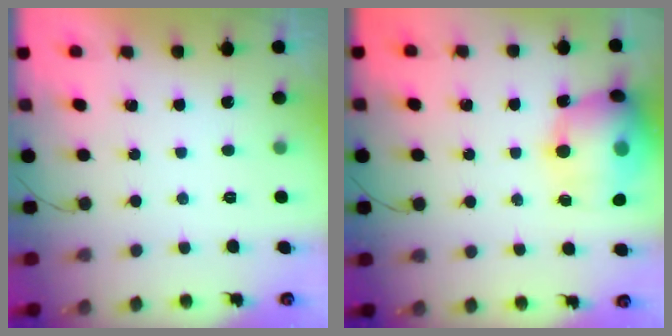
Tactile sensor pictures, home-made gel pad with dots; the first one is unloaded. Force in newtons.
{"total": 16.6, "press": 16.3, "slide": 3.3}